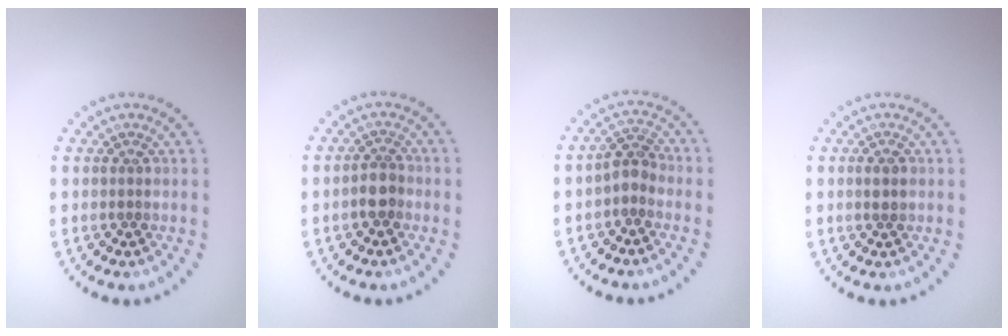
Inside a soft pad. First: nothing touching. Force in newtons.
{"total": 2.0, "press": 1.8, "slide": 0.9}
{"total": 2.0, "press": 1.7, "slide": 1.1}
{"total": 1.3, "press": 1.3, "slide": 0.2}